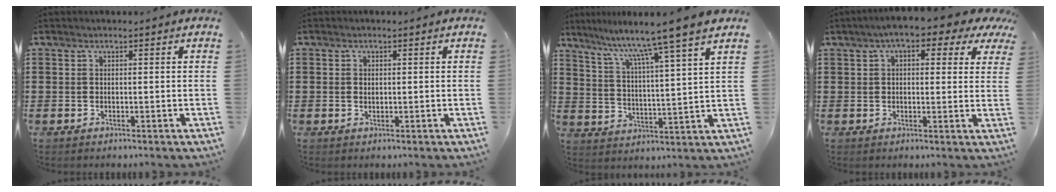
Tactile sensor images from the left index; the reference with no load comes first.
{"total": 0.8, "force": [0.1, 0.6, 0.6], "torque": [-0.014, 0.004, 0.002]}
{"total": 8.6, "force": [7.1, -1.6, 4.5], "torque": [-0.106, -0.054, 0.109]}
{"total": 5.7, "force": [3.5, 1.9, 4.1], "torque": [-0.076, -0.006, 0.052]}